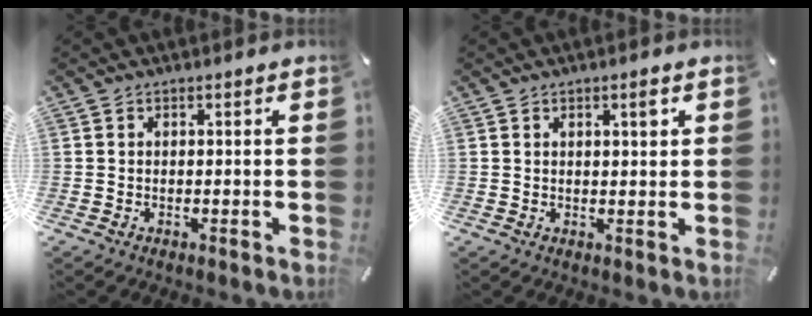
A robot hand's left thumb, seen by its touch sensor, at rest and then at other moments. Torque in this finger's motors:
{"motor_torque": [-0.01, -0.02, -0.04, 0.25, 0.01]}